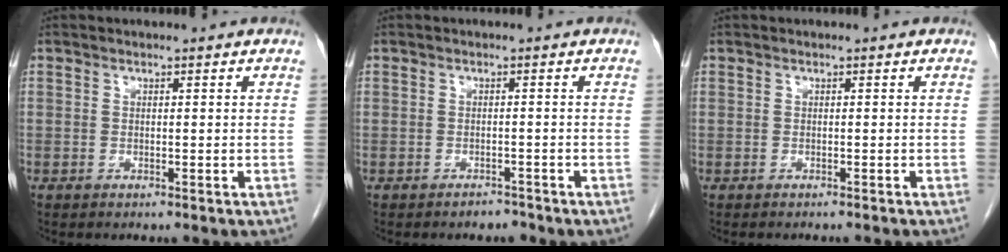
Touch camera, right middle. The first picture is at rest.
{"total": 1.4, "force": [-1.3, 0.5, 0.2], "torque": [-0.006, 0.001, -0.018]}
{"total": 2.3, "force": [-2.2, -0.1, 0.9], "torque": [-0.013, 0.000, -0.026]}